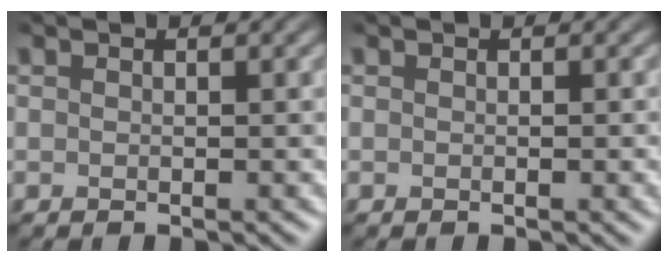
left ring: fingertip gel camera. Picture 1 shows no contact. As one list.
[{"total": 1.1, "force": [-0.1, 0.4, 1.1], "torque": [-0.010, 0.004, -0.005]}]